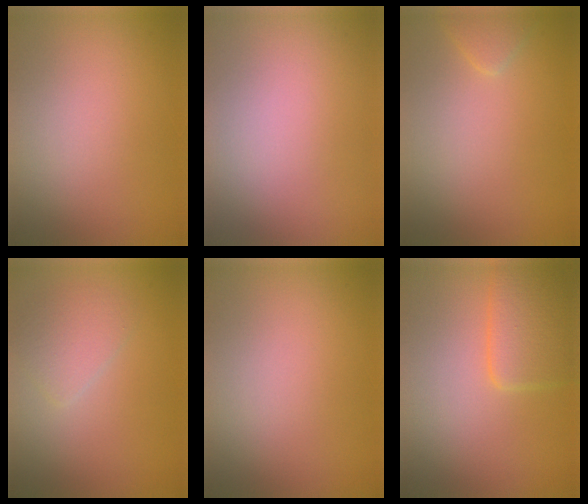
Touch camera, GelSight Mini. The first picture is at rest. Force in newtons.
{"total": 0.5, "press": 0.5, "slide": 0.0}
{"total": 1.1, "press": 1.1, "slide": 0.1}
{"total": 2.0, "press": 2.0, "slide": 0.0}
{"total": 0.0}
{"total": 3.3, "press": 3.3, "slide": 0.1}